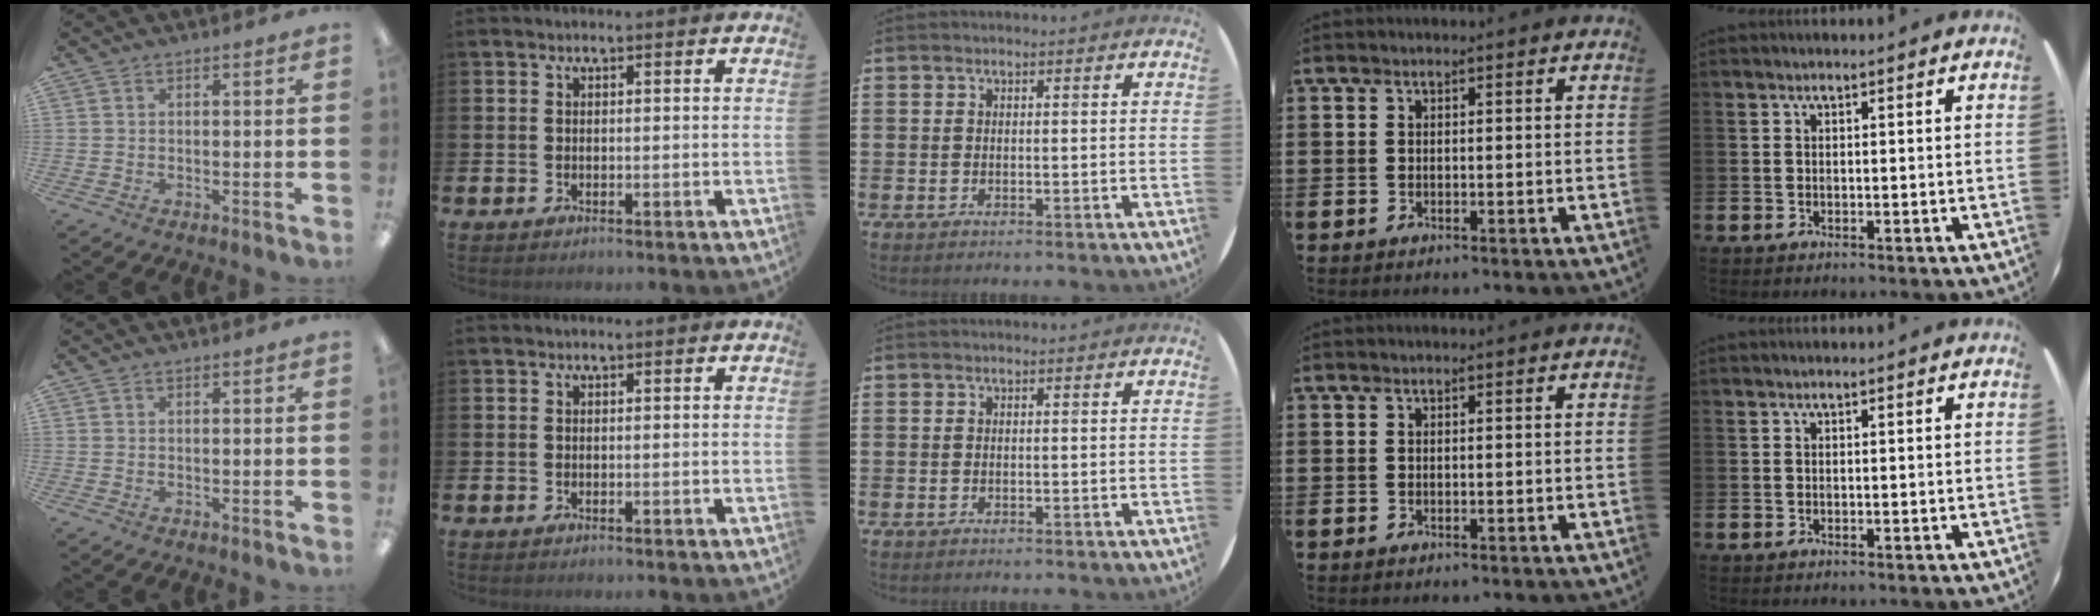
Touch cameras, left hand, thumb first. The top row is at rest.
{}